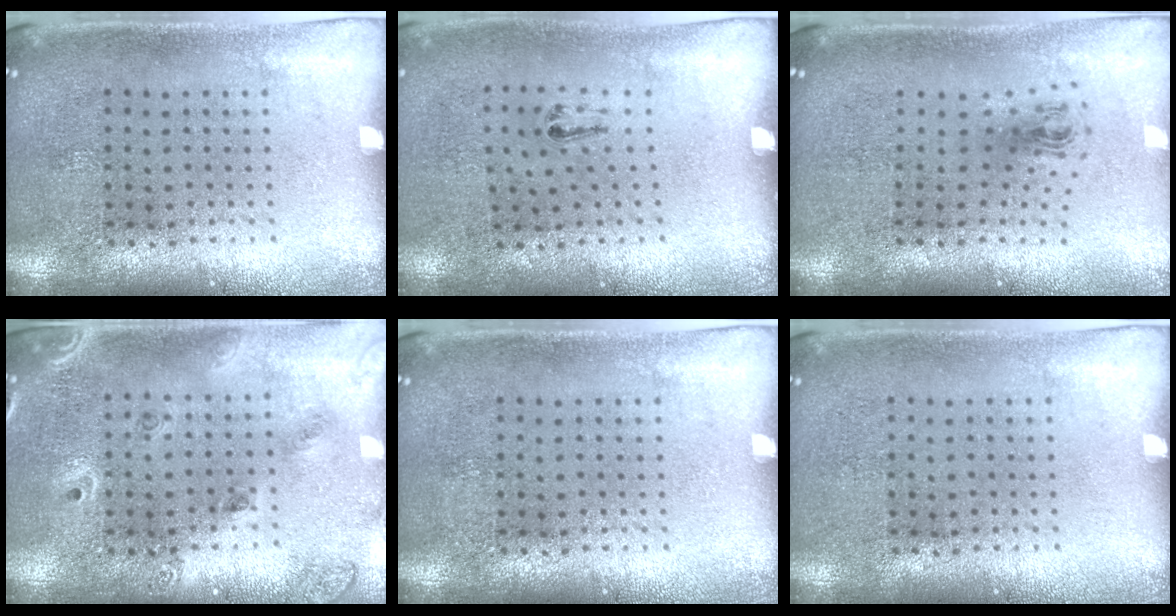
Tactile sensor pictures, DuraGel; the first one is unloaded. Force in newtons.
{"total": 0.6, "press": 0.3, "slide": 0.6}
{"total": 1.0, "press": 0.5, "slide": 0.9}
{"total": 1.5, "press": 1.3, "slide": 0.7}
{"total": 0.0}
{"total": 0.0}